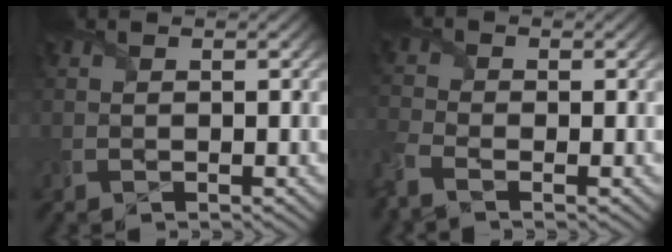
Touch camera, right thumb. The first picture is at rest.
{"total": 3.9, "force": [-2.5, 1.9, 2.5], "torque": [-0.072, -0.010, -0.066]}